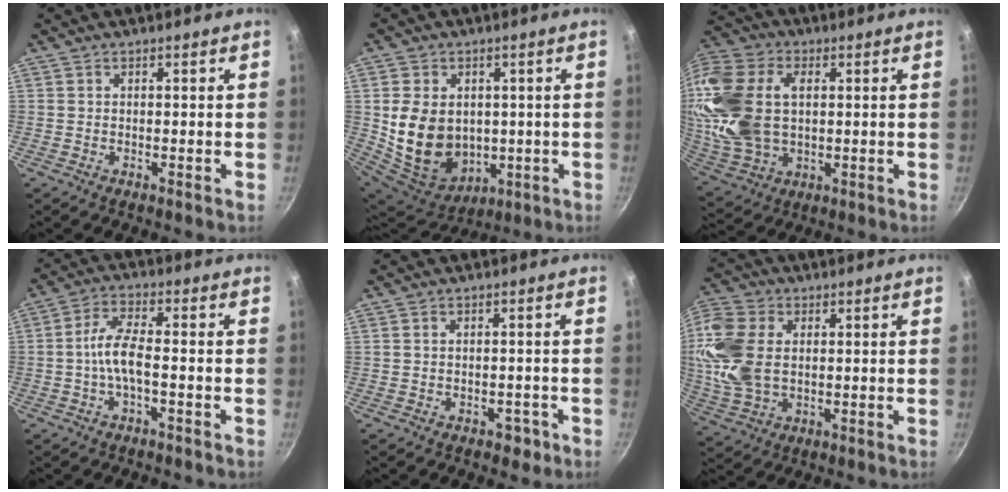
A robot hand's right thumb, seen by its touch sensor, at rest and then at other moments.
{"total": 15.9, "force": [0.6, 12.5, 9.9], "torque": [-0.171, -0.019, 0.035]}
{"total": 24.1, "force": [3.8, 16.4, 17.2], "torque": [-0.378, 0.011, 0.077]}
{"total": 5.9, "force": [-1.8, 2.1, 5.3], "torque": [-0.115, 0.025, -0.043]}
{"total": 2.7, "force": [-1.4, 1.8, 1.4], "torque": [-0.001, 0.020, -0.005]}
{"total": 13.9, "force": [1.5, 9.5, 10.0], "torque": [-0.197, -0.002, 0.028]}